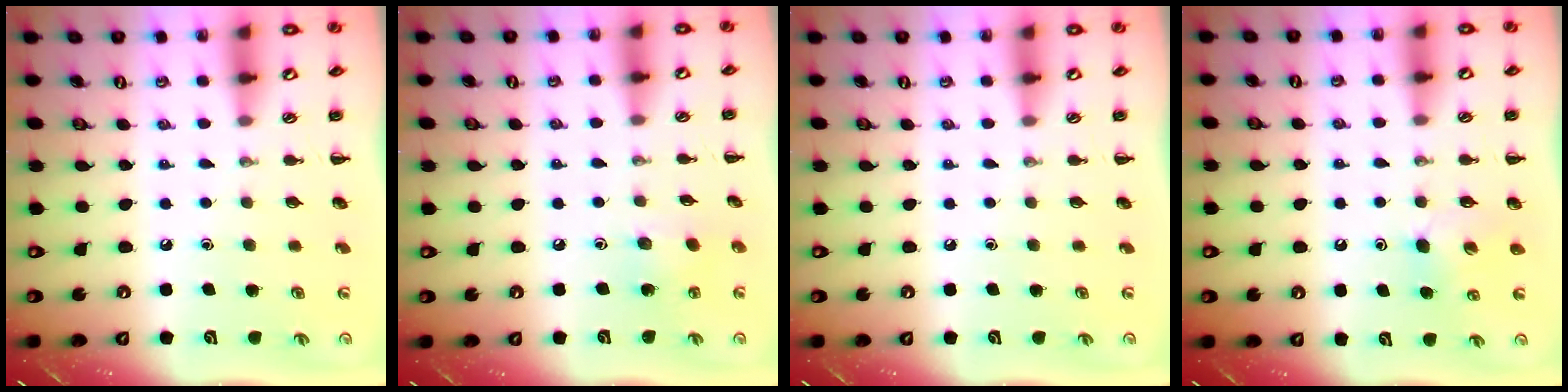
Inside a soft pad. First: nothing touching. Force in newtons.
{"total": 3.9, "press": 3.8, "slide": 1.1}
{"total": 0.0}
{"total": 5.0, "press": 4.8, "slide": 1.4}